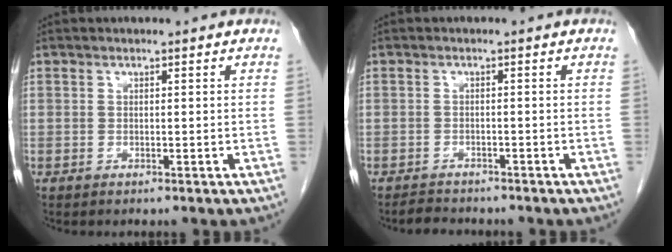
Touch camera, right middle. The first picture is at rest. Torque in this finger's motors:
{"motor_torque": [0.02, -0.02, -0.02, 0.00]}